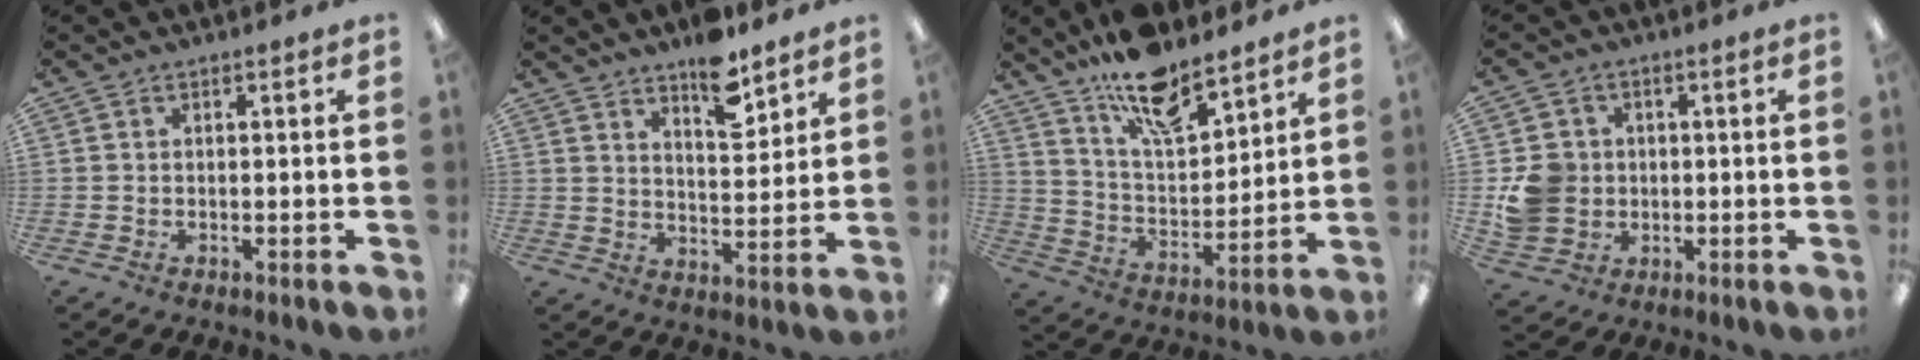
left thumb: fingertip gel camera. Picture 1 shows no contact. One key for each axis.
{"total": 9.6, "fx": 7.4, "fy": 3.5, "fz": 5.1, "tx": -0.064, "ty": -0.047, "tz": 0.124}
{"total": 15.5, "fx": 12.3, "fy": 5.4, "fz": 7.7, "tx": -0.129, "ty": -0.077, "tz": 0.215}
{"total": 8.1, "fx": 0.2, "fy": 7.5, "fz": 3.0, "tx": -0.056, "ty": 0.013, "tz": 0.008}